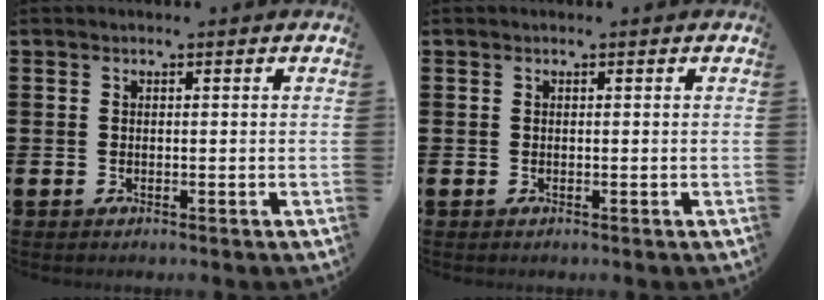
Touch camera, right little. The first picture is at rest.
{"total": 0.0}